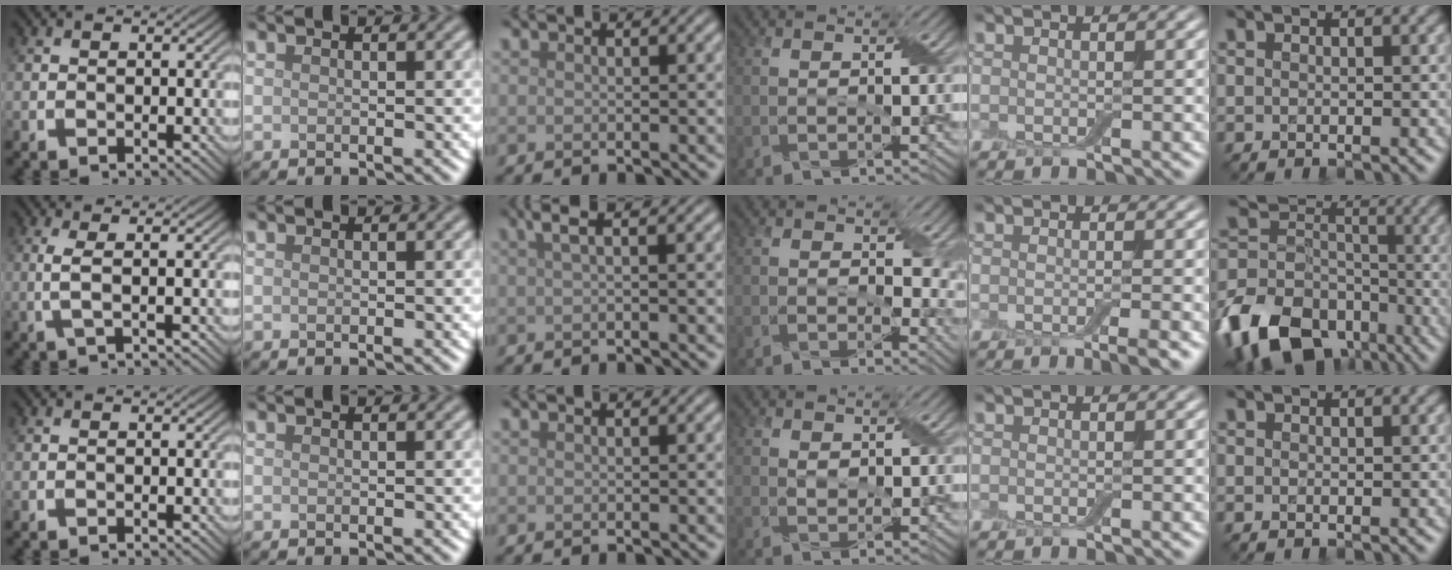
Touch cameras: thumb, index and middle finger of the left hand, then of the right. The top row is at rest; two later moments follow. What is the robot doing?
{"motion": "peel", "object": "aluminum foil"}